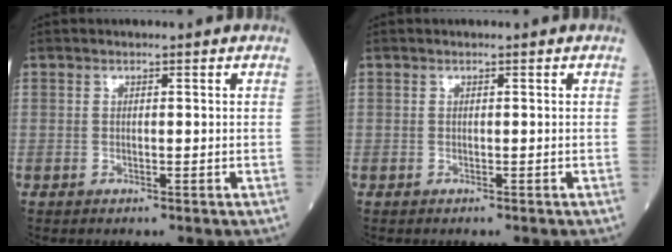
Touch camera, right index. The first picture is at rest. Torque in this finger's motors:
{"motor_torque": [-0.04, -0.02, 0.04, 0.01]}